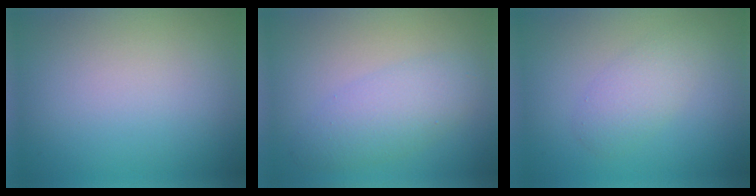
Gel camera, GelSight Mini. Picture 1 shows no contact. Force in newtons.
{"total": 3.5, "press": 3.5, "slide": 0.1}
{"total": 2.6, "press": 2.6, "slide": 0.2}